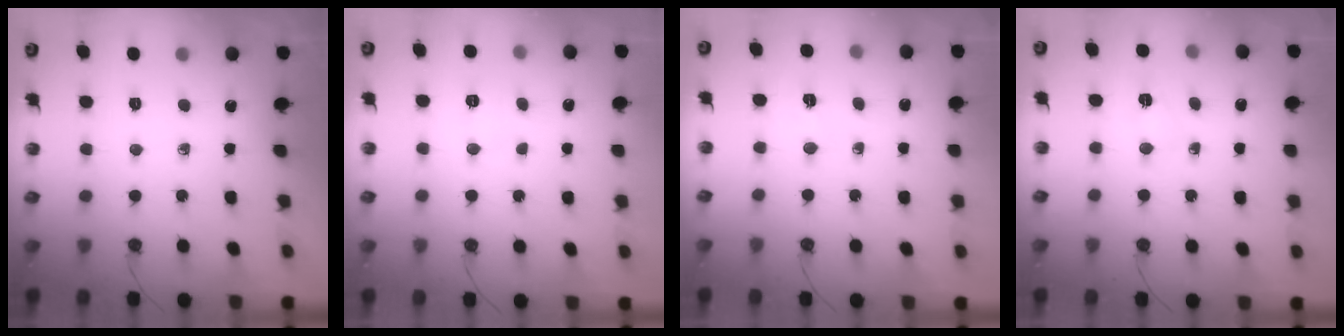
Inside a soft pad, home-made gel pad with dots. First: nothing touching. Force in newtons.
{"total": 9.2, "press": 6.0, "slide": 6.9}
{"total": 7.0, "press": 2.8, "slide": 6.4}
{"total": 2.7, "press": 2.4, "slide": 1.1}